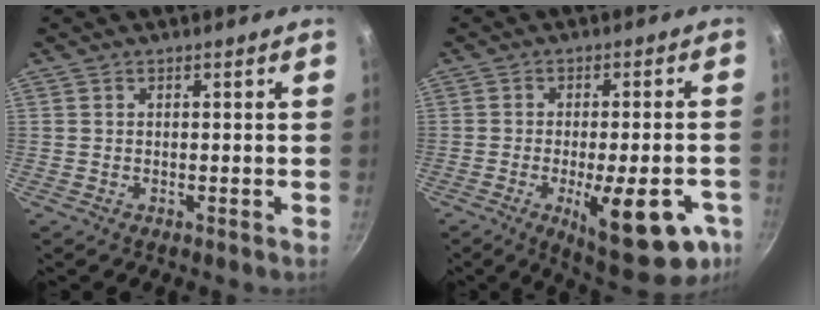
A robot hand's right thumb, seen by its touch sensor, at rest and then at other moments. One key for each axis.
{"total": 15.6, "fx": -6.6, "fy": 5.4, "fz": 13.1, "tx": -0.146, "ty": 0.014, "tz": -0.075}